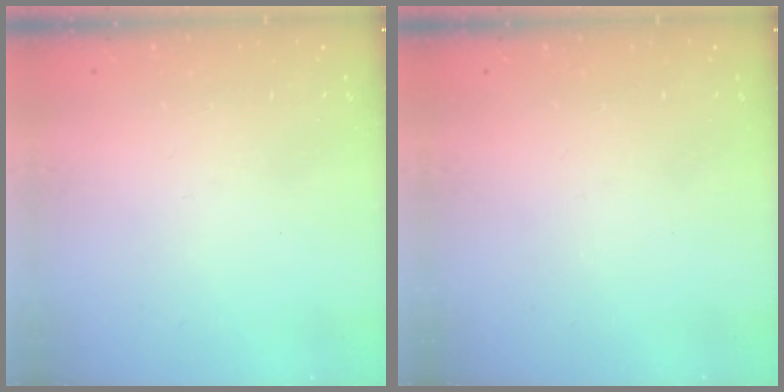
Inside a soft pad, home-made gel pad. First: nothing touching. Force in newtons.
{"total": 0.0}